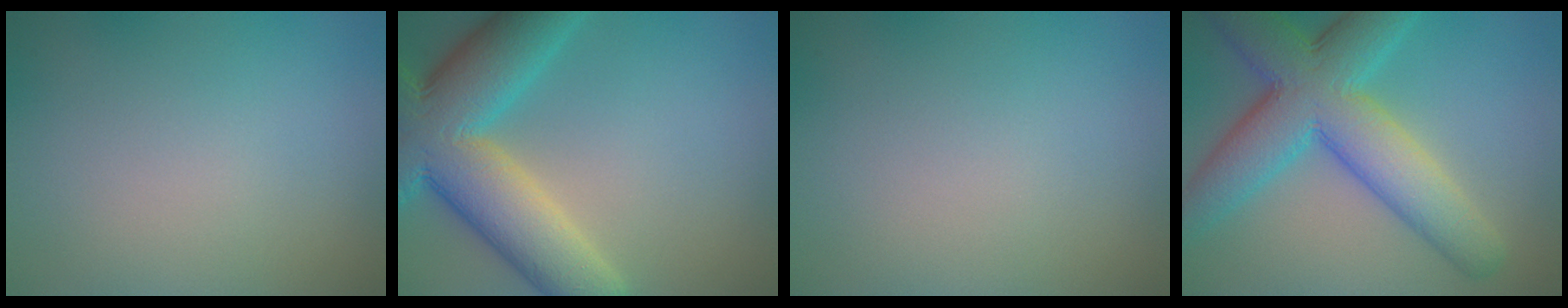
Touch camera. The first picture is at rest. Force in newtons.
{"total": 12.3, "press": 12.3, "slide": 0.8}
{"total": 0.0}
{"total": 9.8, "press": 9.8, "slide": 0.4}